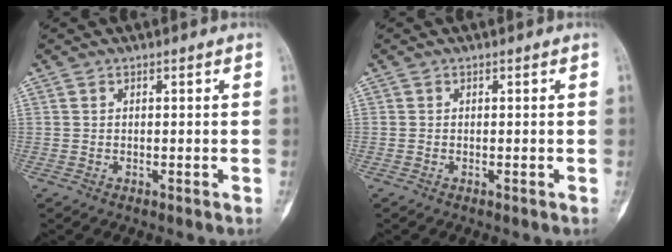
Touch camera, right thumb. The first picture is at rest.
{"total": 0.0}